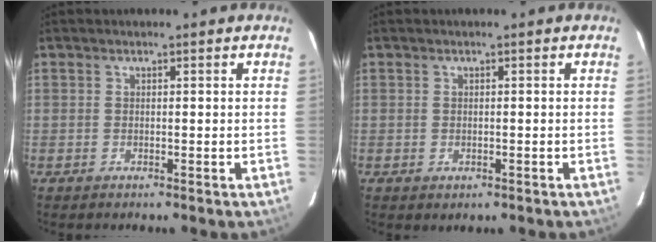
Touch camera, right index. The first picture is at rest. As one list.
[{"total": 1.3, "force": [-0.5, 0.9, 0.8], "torque": [-0.011, -0.001, -0.006]}]